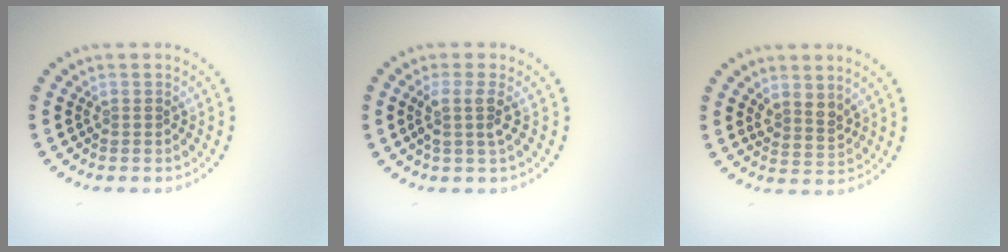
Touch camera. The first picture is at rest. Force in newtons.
{"total": 2.0, "press": 1.6, "slide": 1.3}
{"total": 2.0, "press": 1.7, "slide": 1.1}